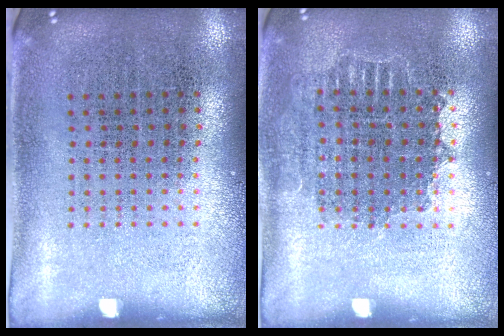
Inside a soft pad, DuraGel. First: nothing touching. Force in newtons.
{"total": 1.1, "press": 1.0, "slide": 0.4}